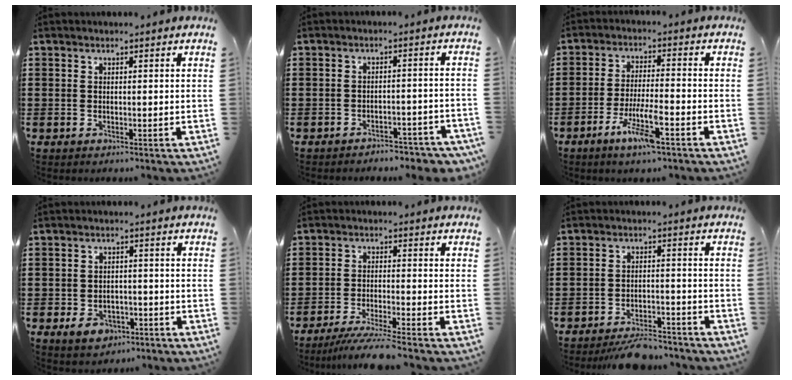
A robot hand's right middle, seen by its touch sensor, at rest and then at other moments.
{"total": 2.9, "force": [-2.8, 0.3, 0.3], "torque": [-0.010, 0.000, -0.059]}
{"total": 6.9, "force": [-4.0, 1.1, 5.6], "torque": [-0.114, -0.008, -0.073]}
{"total": 3.4, "force": [-2.2, 2.1, 1.6], "torque": [-0.031, 0.002, -0.043]}
{"total": 4.6, "force": [-4.0, -0.4, 2.2], "torque": [-0.051, -0.020, -0.079]}
{"total": 4.8, "force": [-4.6, 0.7, 1.3], "torque": [-0.022, 0.006, -0.089]}